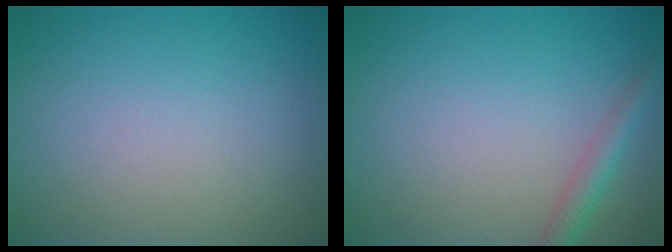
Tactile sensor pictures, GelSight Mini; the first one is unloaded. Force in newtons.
{"total": 2.2, "press": 2.2, "slide": 0.1}